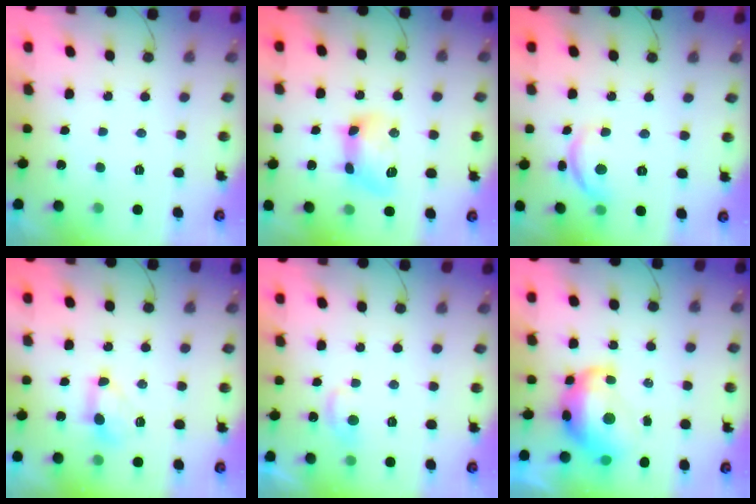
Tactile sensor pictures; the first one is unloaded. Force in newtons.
{"total": 10.5, "press": 10.5, "slide": 1.3}
{"total": 9.7, "press": 9.7, "slide": 0.5}
{"total": 5.2, "press": 5.1, "slide": 0.6}
{"total": 4.1, "press": 4.1, "slide": 0.3}
{"total": 11.4, "press": 11.3, "slide": 1.3}